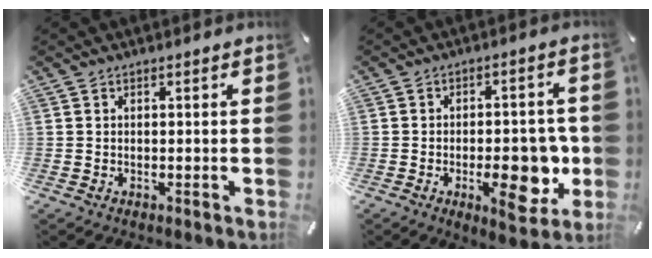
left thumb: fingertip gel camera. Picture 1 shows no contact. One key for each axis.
{"total": 14.3, "fx": -3.2, "fy": 6.8, "fz": 12.2, "tx": -0.148, "ty": 0.002, "tz": -0.039}